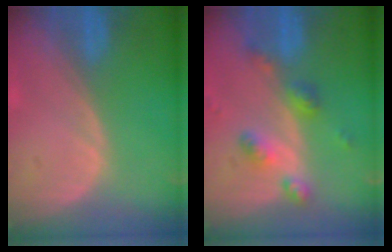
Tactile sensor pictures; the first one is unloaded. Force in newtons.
{"total": 6.0, "press": 5.2, "slide": 2.9}